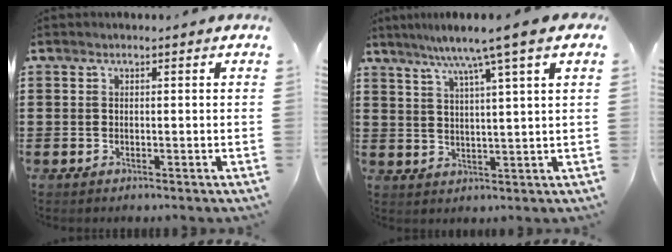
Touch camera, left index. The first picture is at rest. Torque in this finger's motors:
{"motor_torque": [2.14, 0.00, 0.44, 0.01]}